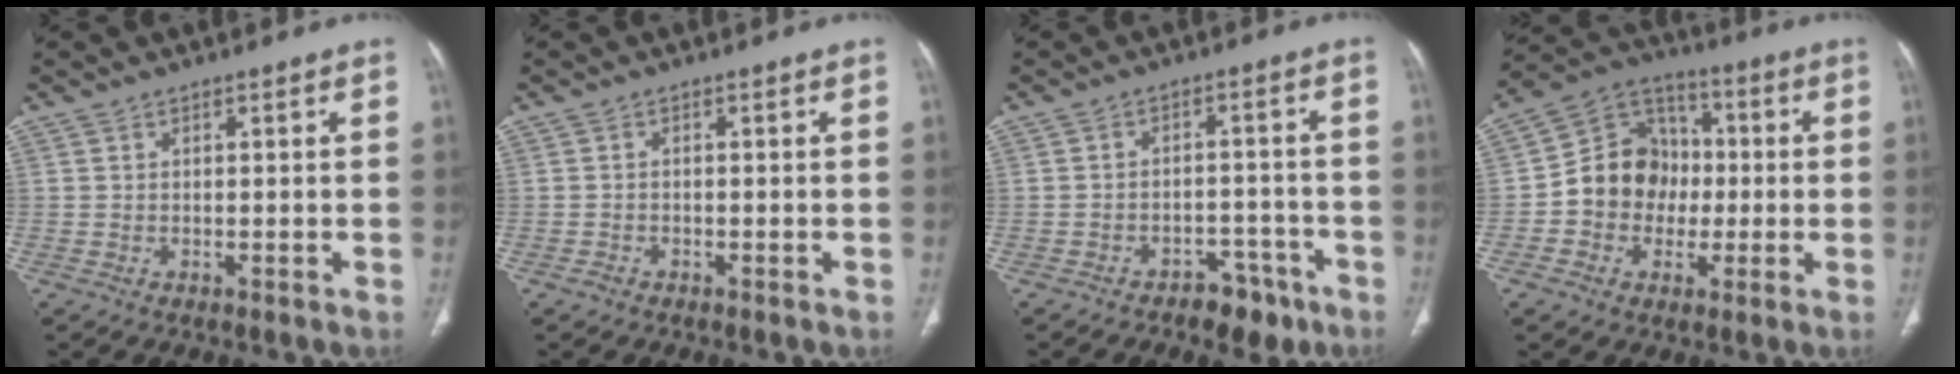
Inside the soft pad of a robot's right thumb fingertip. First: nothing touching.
{"total": 0.9, "force": [-0.7, 0.5, 0.2], "torque": [-0.006, 0.003, -0.014]}
{"total": 6.5, "force": [-4.5, 3.6, 2.9], "torque": [-0.020, 0.038, -0.060]}
{"total": 13.0, "force": [-1.4, 11.4, 6.0], "torque": [-0.057, 0.033, -0.032]}